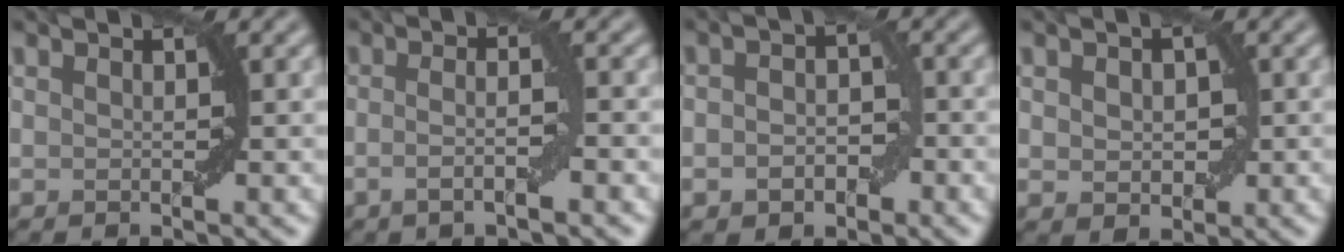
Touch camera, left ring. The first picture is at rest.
{"total": 2.9, "force": [-0.7, 0.6, 2.7], "torque": [-0.039, 0.000, -0.016]}
{"total": 3.1, "force": [-0.9, 2.1, 2.0], "torque": [-0.025, -0.001, -0.017]}
{"total": 2.5, "force": [0.1, 1.8, 1.7], "torque": [-0.026, 0.000, 0.003]}